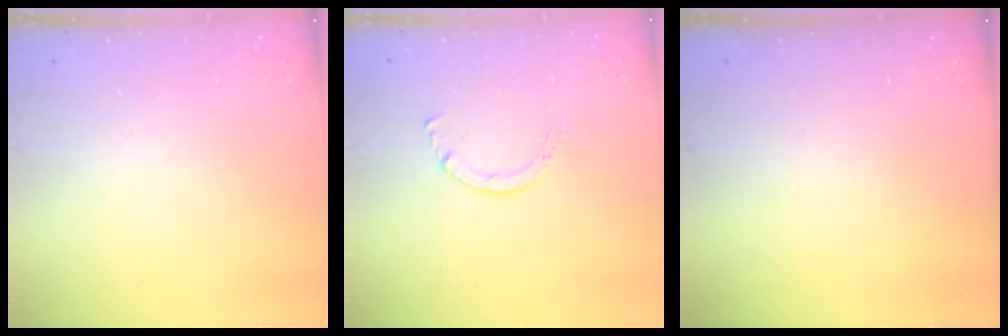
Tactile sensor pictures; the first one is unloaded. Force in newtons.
{"total": 1.7, "press": 1.7, "slide": 0.2}
{"total": 0.0}